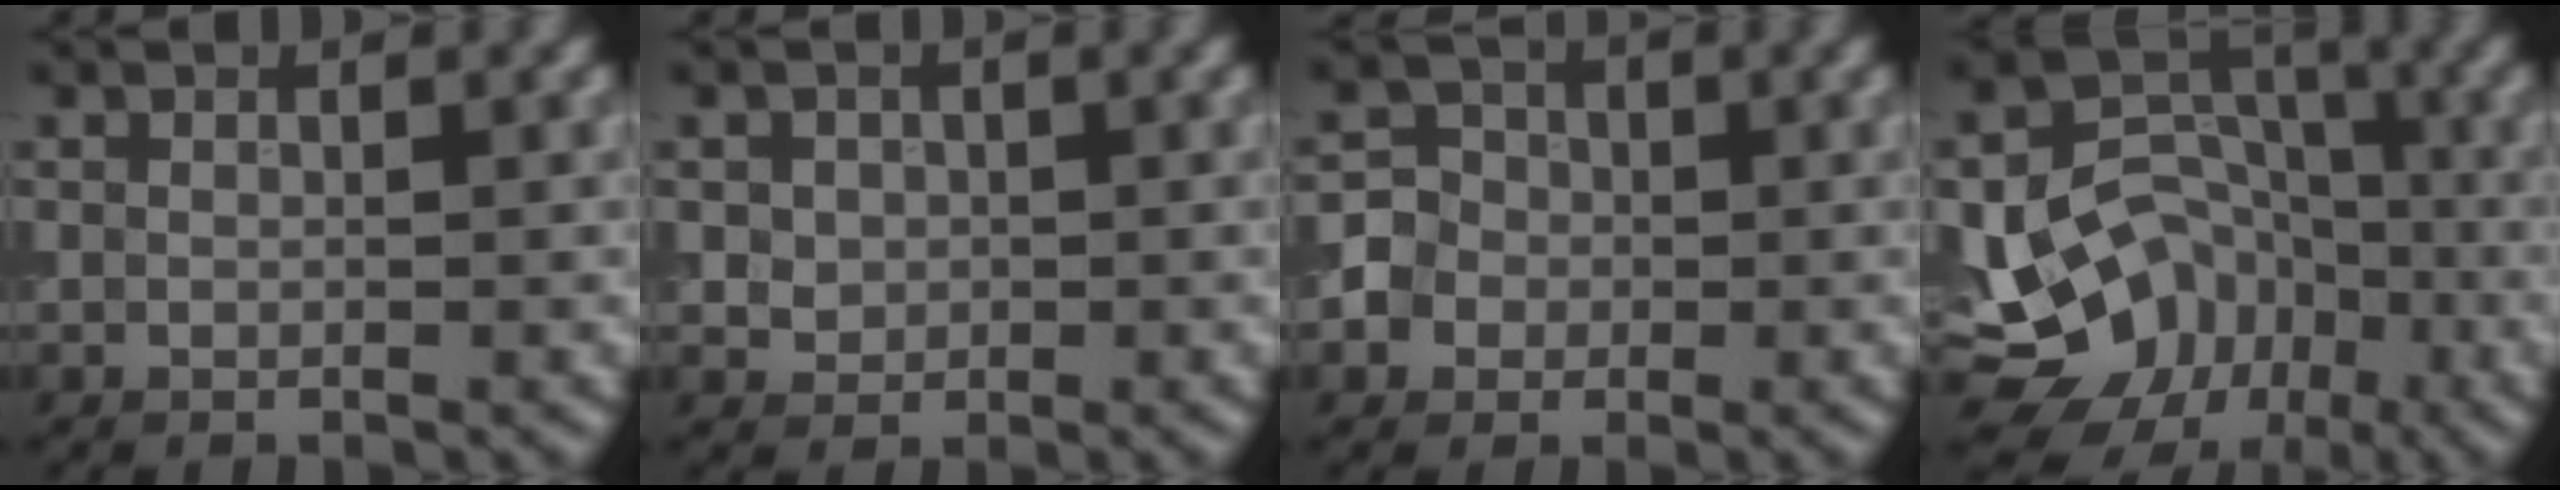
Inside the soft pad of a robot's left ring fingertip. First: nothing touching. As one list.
[{"total": 2.0, "force": [0.3, 1.8, 0.8], "torque": [-0.009, 0.000, 0.014]}, {"total": 4.3, "force": [-1.2, 4.0, 1.0], "torque": [0.004, 0.009, -0.035]}, {"total": 11.5, "force": [-5.0, 9.0, 5.2], "torque": [-0.082, 0.005, -0.089]}]